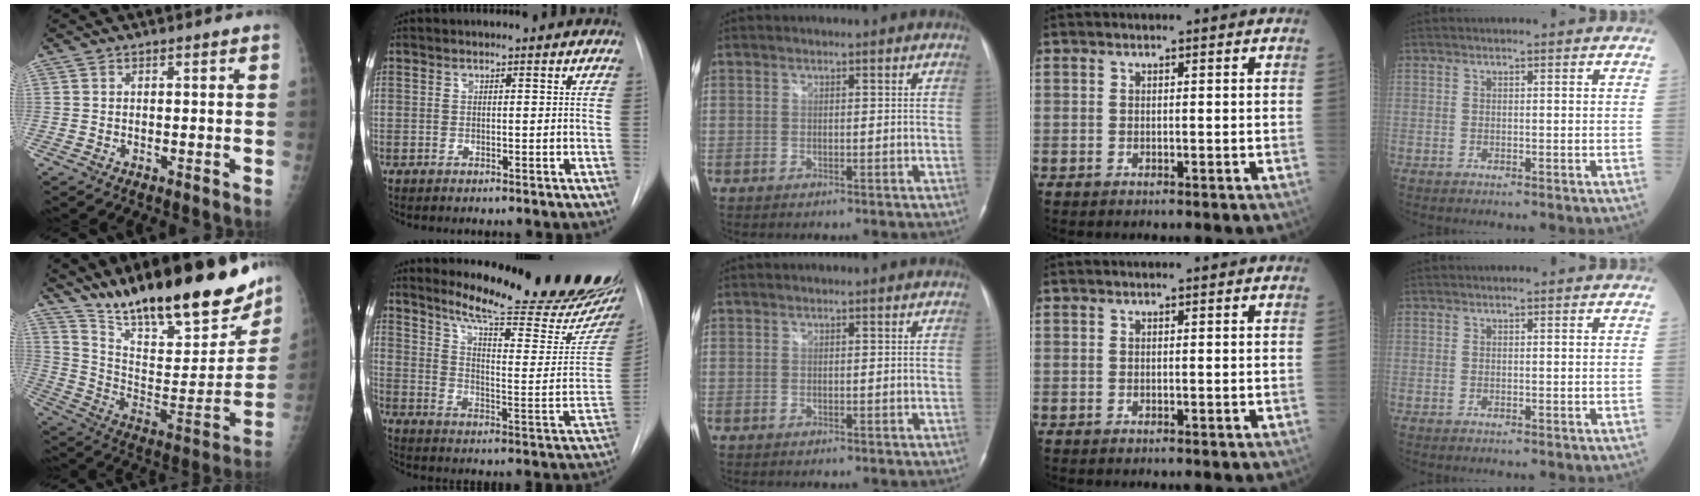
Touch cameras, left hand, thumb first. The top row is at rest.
{"thumb": {"total": 29.0, "force": [22.4, 8.2, 16.6], "torque": [-0.232, -0.090, 0.344]}, "index": {"total": 22.8, "force": [20.3, 0.6, 10.4], "torque": [-0.154, -0.112, 0.267]}}